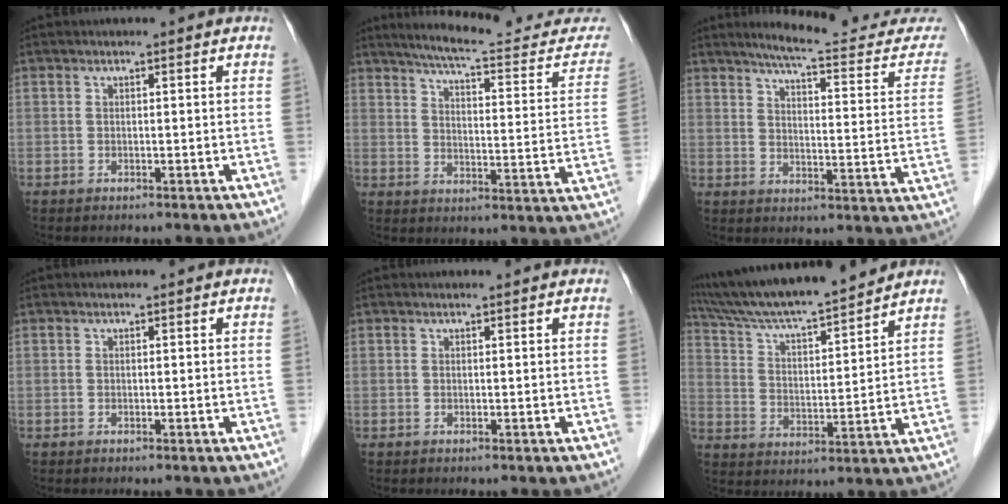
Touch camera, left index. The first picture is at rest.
{"total": 19.9, "force": [18.3, 2.4, 7.3], "torque": [-0.090, -0.050, 0.224]}
{"total": 17.7, "force": [16.4, 1.7, 6.3], "torque": [-0.070, -0.062, 0.194]}
{"total": 0.0}
{"total": 1.2, "force": [1.2, 0.0, 0.3], "torque": [-0.009, 0.006, 0.014]}
{"total": 16.5, "force": [14.9, 0.4, 6.9], "torque": [-0.127, 0.009, 0.251]}